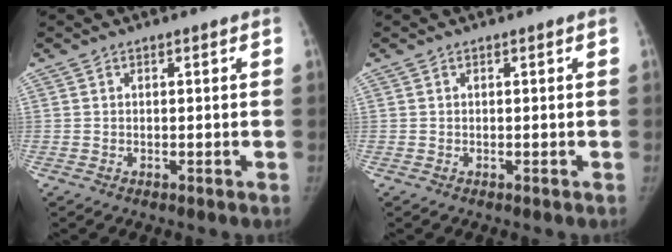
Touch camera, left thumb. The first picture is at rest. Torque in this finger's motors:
{"motor_torque": [-0.07, 0.29, -0.02, -0.37, 0.05]}